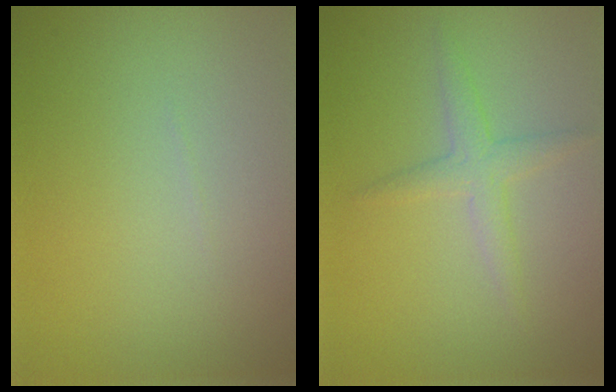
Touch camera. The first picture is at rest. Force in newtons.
{"total": 2.0, "press": 2.0, "slide": 0.1}